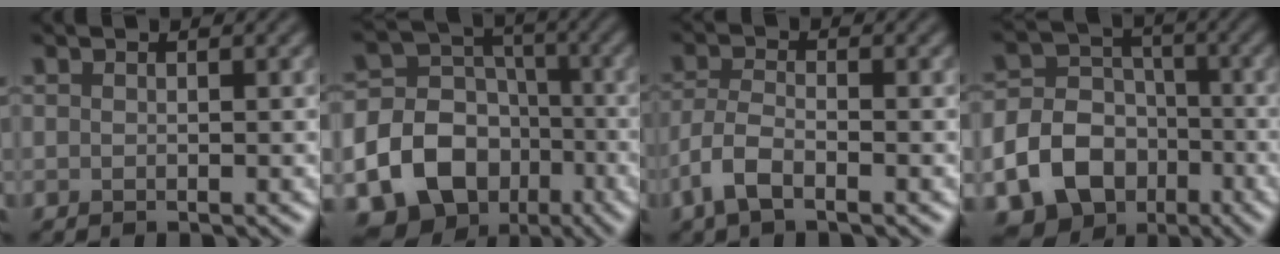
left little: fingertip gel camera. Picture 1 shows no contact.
{"total": 19.4, "force": [-8.4, 16.5, 5.7], "torque": [-0.142, -0.051, -0.148]}
{"total": 3.2, "force": [-1.8, 1.2, 2.3], "torque": [-0.053, 0.001, -0.044]}
{"total": 13.0, "force": [-5.8, 10.8, 4.4], "torque": [-0.088, -0.036, -0.114]}